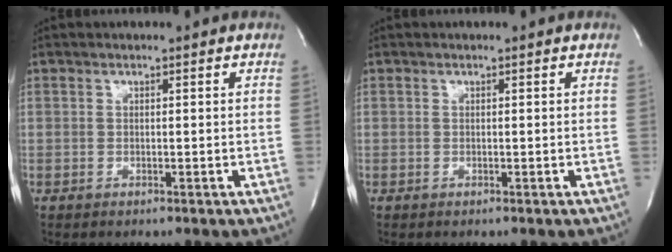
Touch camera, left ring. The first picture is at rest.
{"total": 0.0}